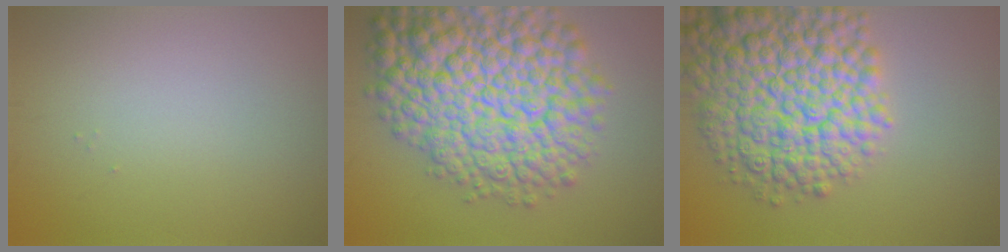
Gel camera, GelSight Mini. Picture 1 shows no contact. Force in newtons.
{"total": 13.5, "press": 13.5, "slide": 0.5}
{"total": 11.9, "press": 11.9, "slide": 0.5}